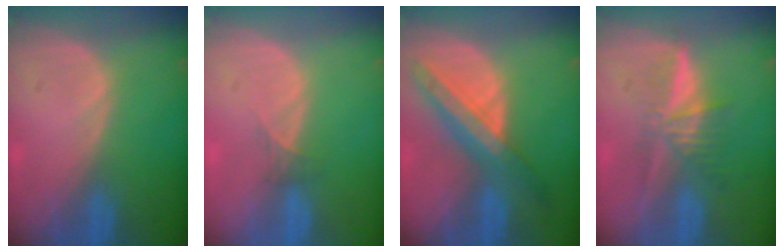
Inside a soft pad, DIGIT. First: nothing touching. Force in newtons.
{"total": 1.3, "press": 1.0, "slide": 0.8}
{"total": 8.5, "press": 7.5, "slide": 3.9}
{"total": 5.4, "press": 5.2, "slide": 1.5}